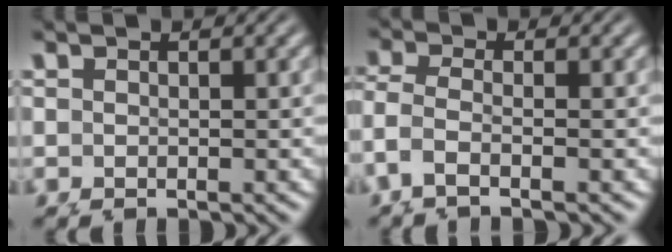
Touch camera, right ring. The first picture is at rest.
{"total": 2.5, "force": [-0.4, 1.5, 1.9], "torque": [-0.063, -0.017, 0.004]}